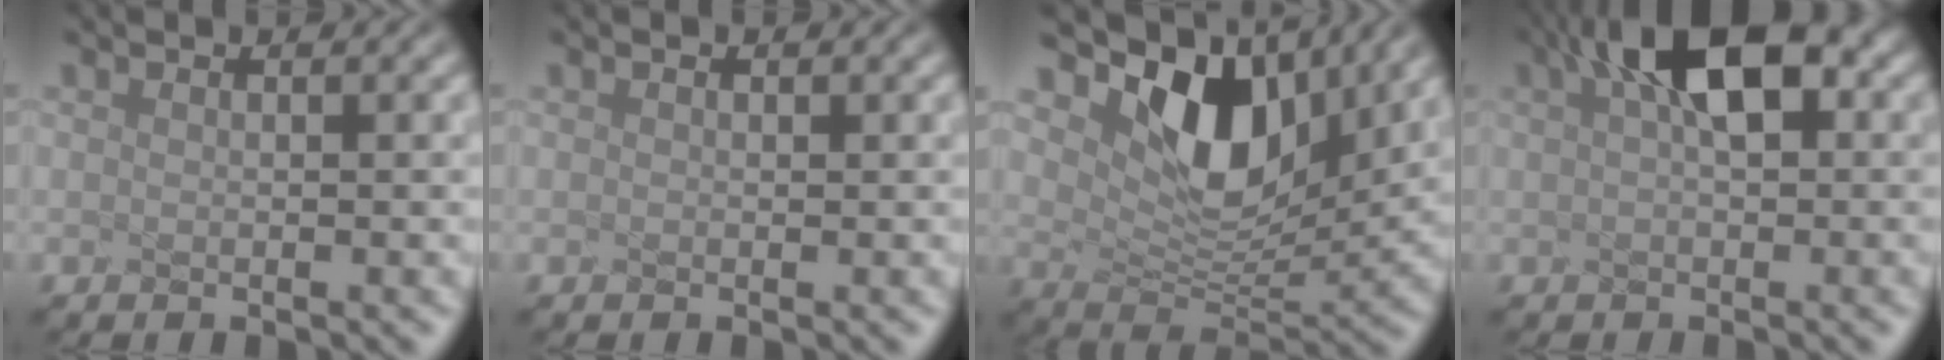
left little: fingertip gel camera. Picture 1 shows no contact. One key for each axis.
{"total": 0.0}
{"total": 6.3, "fx": 2.5, "fy": 3.8, "fz": 4.3, "tx": -0.105, "ty": -0.024, "tz": 0.088}
{"total": 4.5, "fx": 0.9, "fy": 1.4, "fz": 4.2, "tx": -0.094, "ty": 0.005, "tz": 0.048}